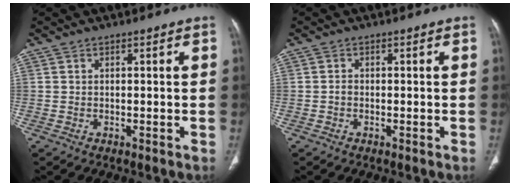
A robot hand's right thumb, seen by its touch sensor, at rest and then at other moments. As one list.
[{"total": 0.7, "force": [-0.3, 0.5, 0.4], "torque": [-0.005, 0.002, -0.009]}]